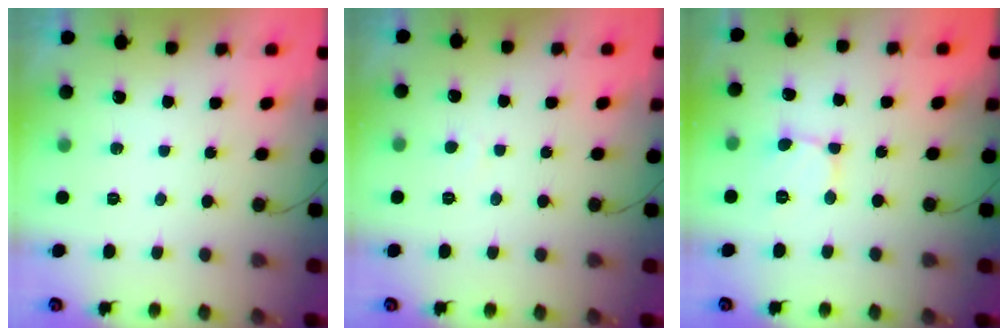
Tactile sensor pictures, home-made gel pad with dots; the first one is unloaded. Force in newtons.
{"total": 1.6, "press": 1.6, "slide": 0.1}
{"total": 2.1, "press": 2.1, "slide": 0.2}